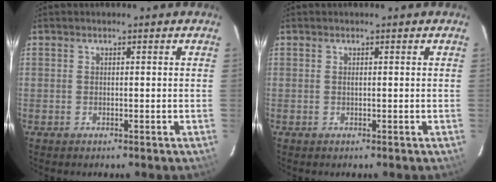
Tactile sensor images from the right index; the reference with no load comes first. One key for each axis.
{"total": 0.0}